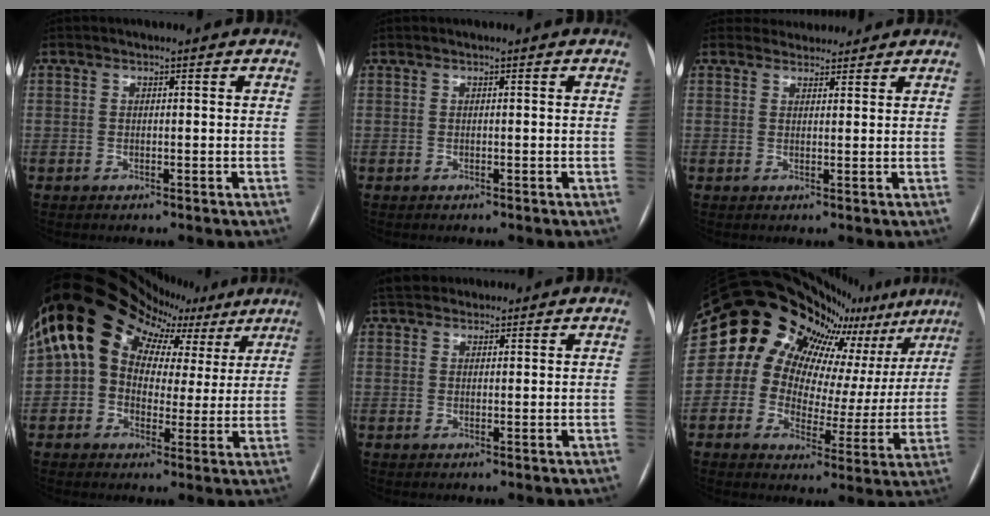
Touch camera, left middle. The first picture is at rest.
{"total": 0.0}
{"total": 4.1, "force": [3.8, 1.5, -0.1], "torque": [0.007, 0.017, 0.052]}
{"total": 19.6, "force": [9.7, 13.8, 9.9], "torque": [-0.177, 0.093, 0.144]}
{"total": 5.9, "force": [5.0, 2.6, 1.6], "torque": [-0.020, 0.032, 0.087]}
{"total": 19.6, "force": [15.9, 7.8, 8.4], "torque": [-0.126, -0.009, 0.184]}